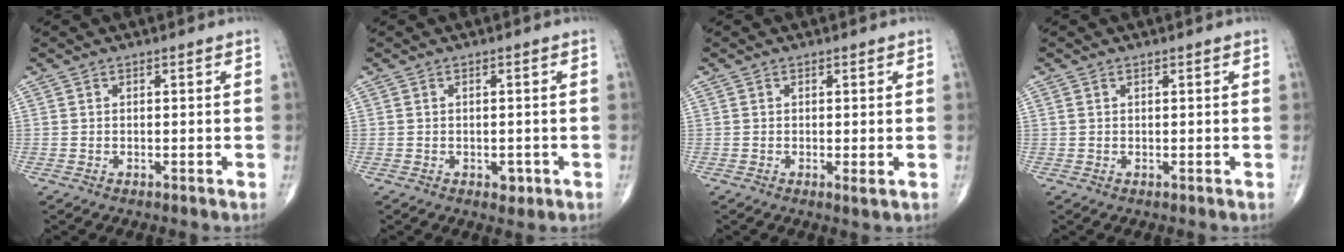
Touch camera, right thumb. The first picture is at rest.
{"total": 1.9, "force": [-0.7, 1.3, 1.2], "torque": [-0.007, 0.001, -0.006]}
{"total": 1.1, "force": [-0.1, 0.2, 1.1], "torque": [-0.024, -0.007, -0.004]}
{"total": 0.5, "force": [0.3, 0.3, 0.4], "torque": [-0.012, 0.011, 0.008]}